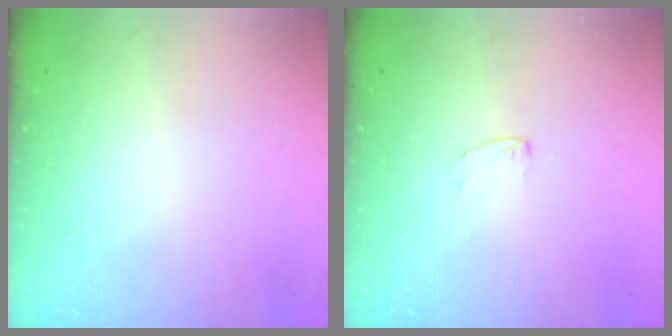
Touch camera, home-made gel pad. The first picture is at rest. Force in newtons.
{"total": 3.8, "press": 3.8, "slide": 0.4}